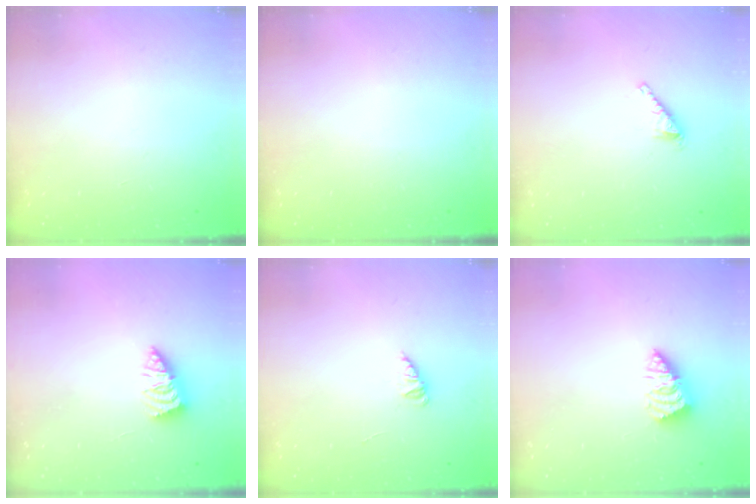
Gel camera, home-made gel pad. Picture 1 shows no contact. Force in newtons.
{"total": 0.0}
{"total": 2.1, "press": 2.0, "slide": 0.3}
{"total": 3.2, "press": 3.2, "slide": 0.1}
{"total": 1.1, "press": 1.1, "slide": 0.2}
{"total": 1.9, "press": 1.9, "slide": 0.4}